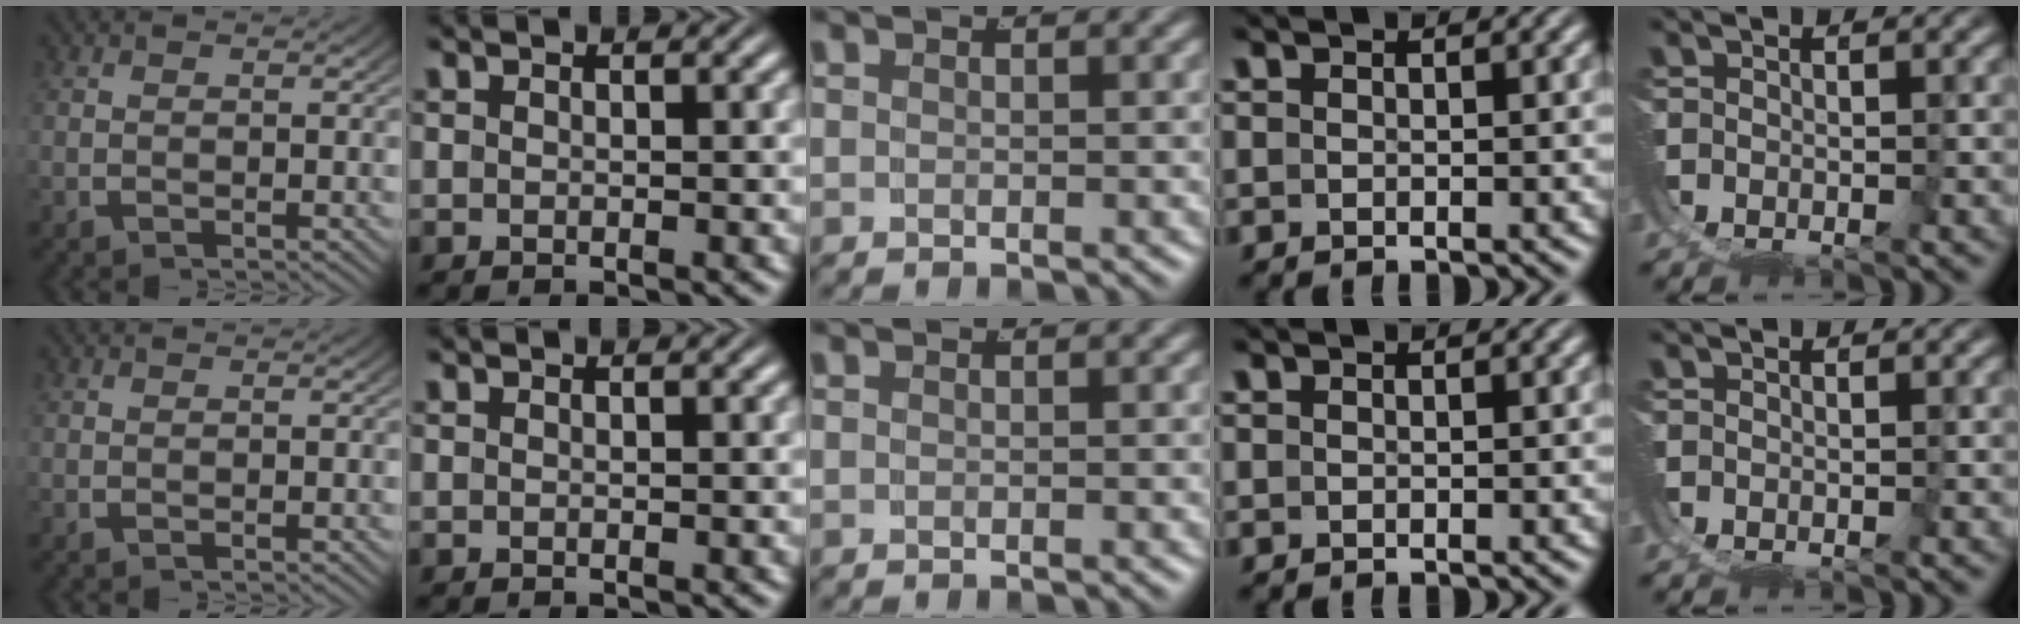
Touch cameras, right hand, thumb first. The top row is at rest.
{}